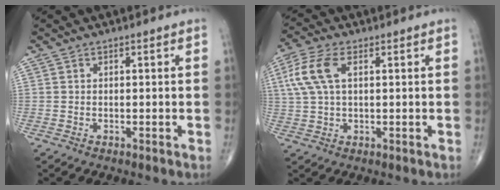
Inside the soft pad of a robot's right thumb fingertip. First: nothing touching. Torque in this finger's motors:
{"motor_torque": [-0.65, 0.89, 0.26, -0.19, 0.27]}